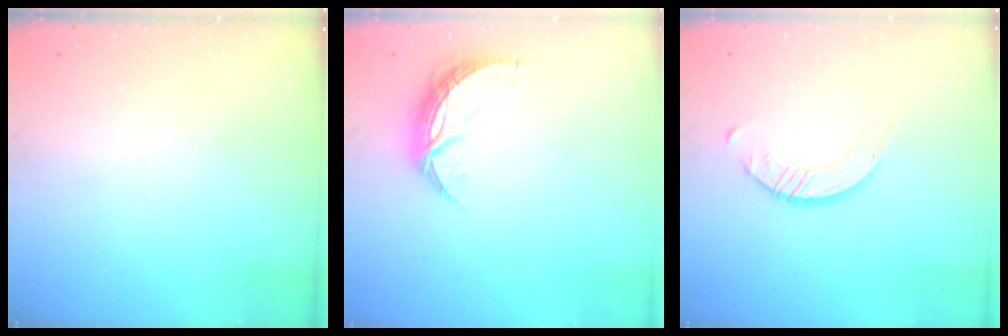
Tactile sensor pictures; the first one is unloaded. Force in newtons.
{"total": 9.7, "press": 9.7, "slide": 0.4}
{"total": 2.5, "press": 2.5, "slide": 0.3}